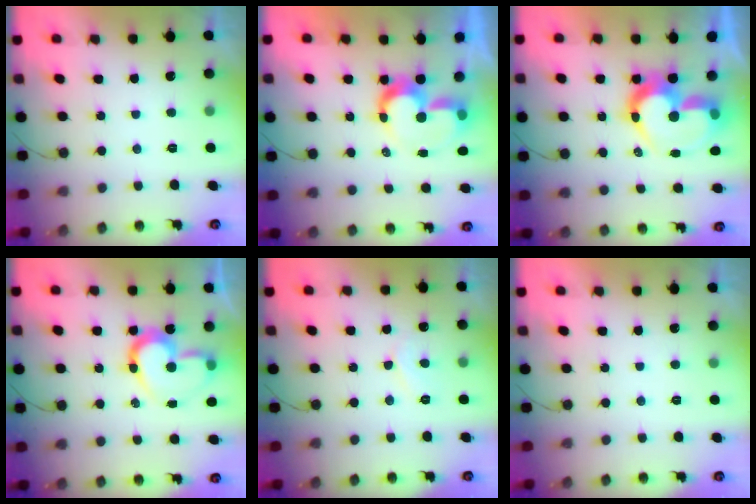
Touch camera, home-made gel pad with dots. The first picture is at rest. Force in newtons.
{"total": 10.8, "press": 10.8, "slide": 0.8}
{"total": 15.1, "press": 14.8, "slide": 2.9}
{"total": 13.5, "press": 13.4, "slide": 1.4}
{"total": 5.2, "press": 5.2, "slide": 0.6}
{"total": 1.7, "press": 1.7, "slide": 0.1}